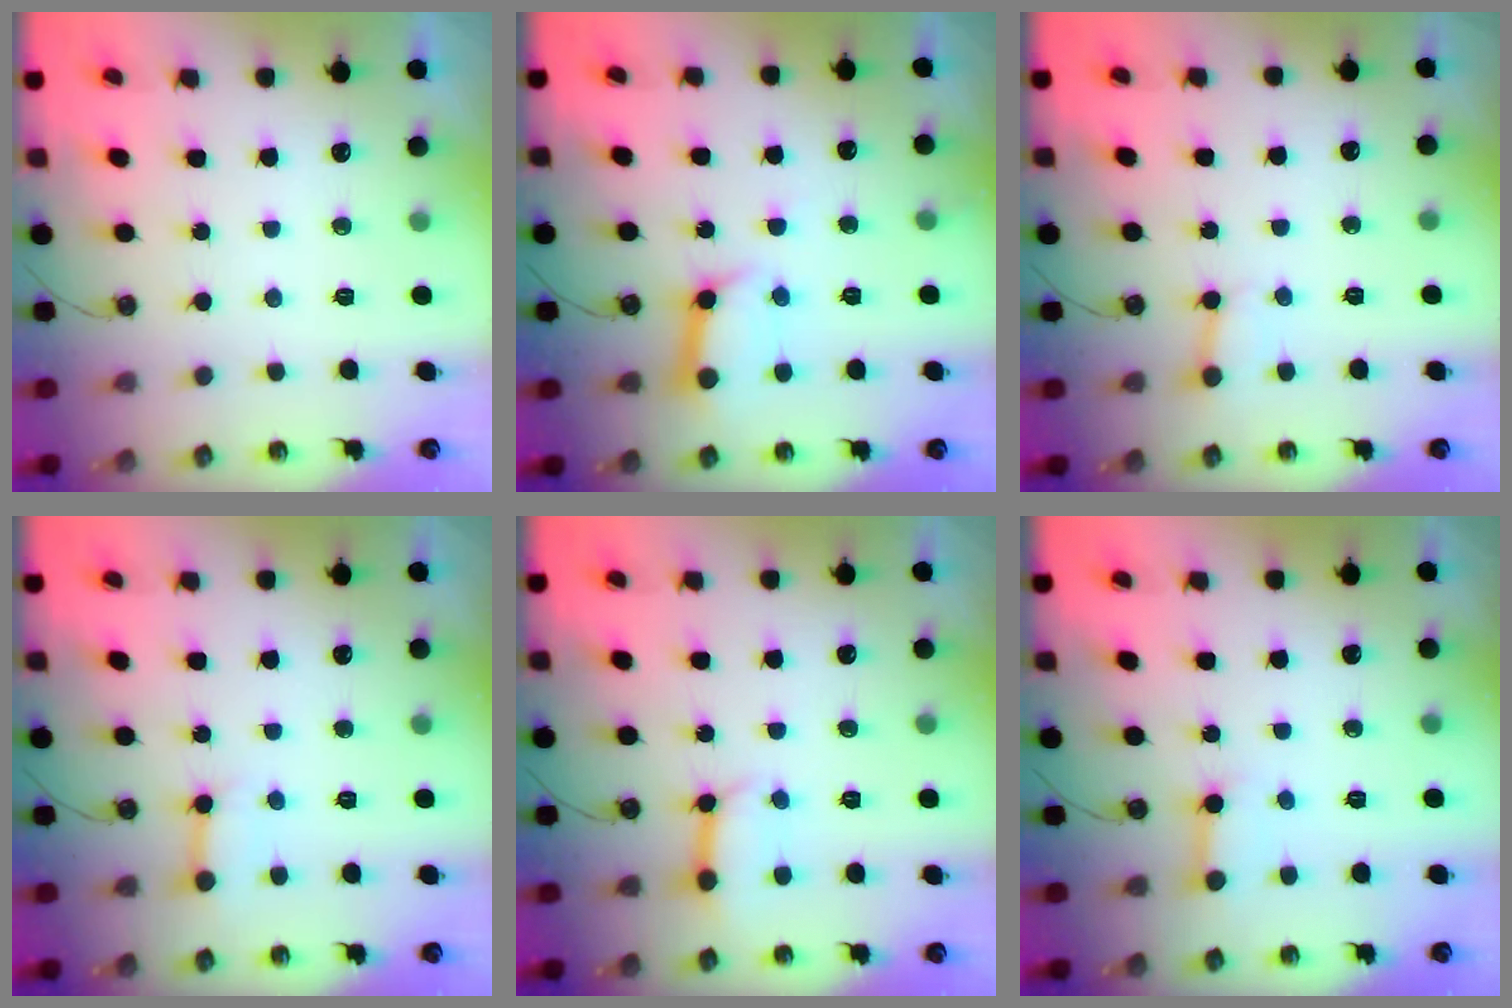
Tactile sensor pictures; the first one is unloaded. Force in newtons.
{"total": 10.8, "press": 10.8, "slide": 1.3}
{"total": 6.1, "press": 6.1, "slide": 0.5}
{"total": 5.7, "press": 5.7, "slide": 0.7}
{"total": 8.4, "press": 8.3, "slide": 0.9}
{"total": 3.9, "press": 3.9, "slide": 0.5}